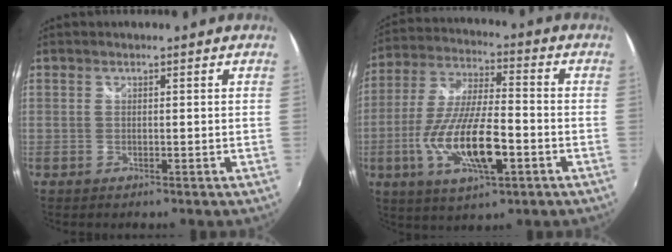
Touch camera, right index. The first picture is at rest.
{"total": 16.1, "force": [-5.1, 4.8, 14.5], "torque": [-0.298, -0.014, -0.091]}